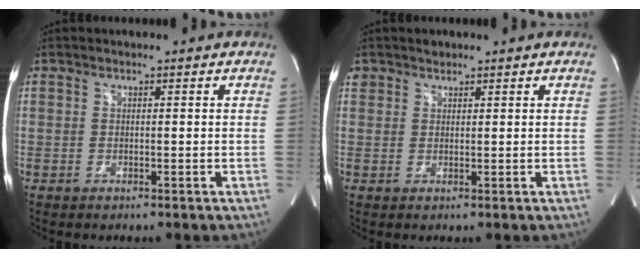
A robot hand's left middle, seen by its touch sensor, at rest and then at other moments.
{"total": 1.6, "force": [1.2, 1.1, 0.0], "torque": [0.003, 0.008, 0.020]}